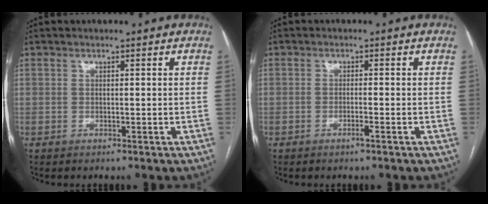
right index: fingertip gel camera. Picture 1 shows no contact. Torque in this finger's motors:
{"motor_torque": [-0.15, 0.09, -0.04, 0.00]}